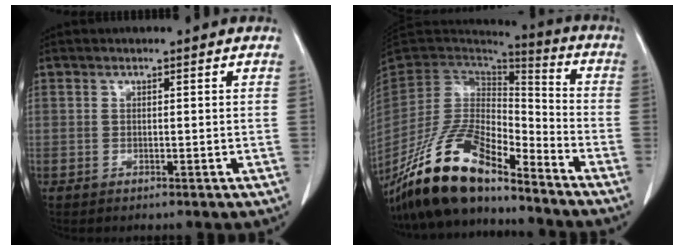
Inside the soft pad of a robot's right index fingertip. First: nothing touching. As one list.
[{"total": 17.6, "force": [-13.9, 5.0, 9.6], "torque": [-0.185, -0.002, -0.256]}]